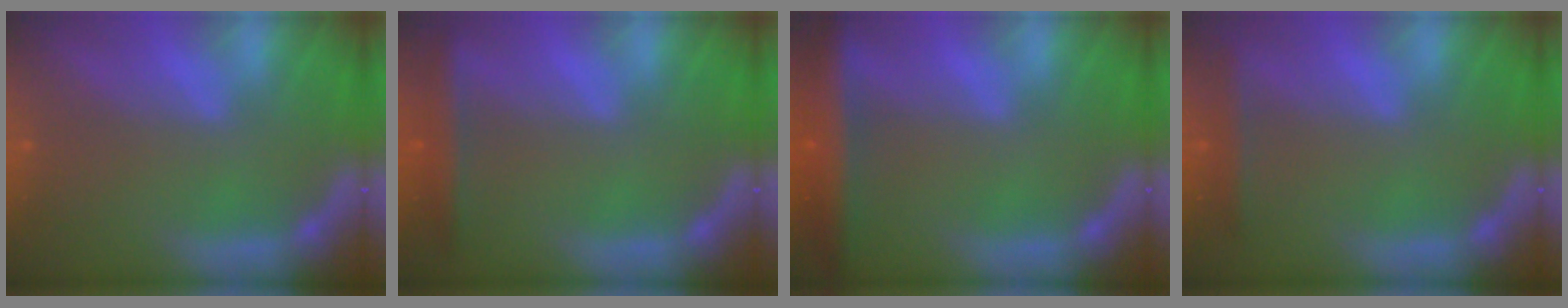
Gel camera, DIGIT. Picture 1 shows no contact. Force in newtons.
{"total": 2.9}
{"total": 5.5}
{"total": 1.9}